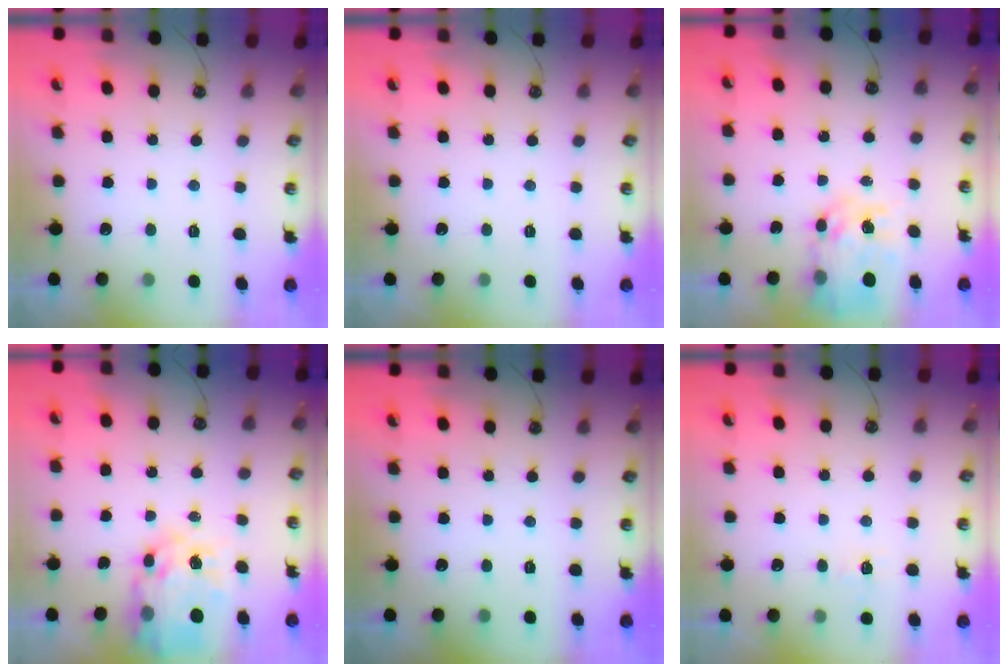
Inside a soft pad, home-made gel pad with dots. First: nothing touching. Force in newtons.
{"total": 0.0}
{"total": 11.2, "press": 11.2, "slide": 1.1}
{"total": 14.5, "press": 14.4, "slide": 1.4}
{"total": 0.0}
{"total": 6.3, "press": 6.3, "slide": 0.6}